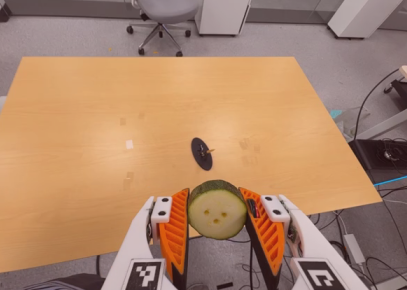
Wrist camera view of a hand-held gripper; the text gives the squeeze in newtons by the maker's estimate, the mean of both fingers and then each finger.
{"total": 7.4, "left": 6.8, "right": 8.0}